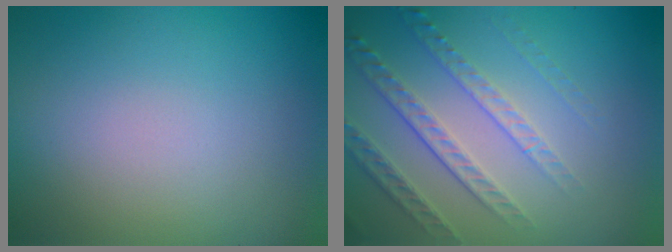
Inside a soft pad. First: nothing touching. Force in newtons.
{"total": 4.8, "press": 3.4, "slide": 3.5}